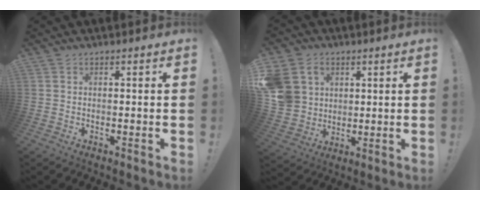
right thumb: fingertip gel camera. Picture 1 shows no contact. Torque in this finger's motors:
{"motor_torque": [0.43, 0.49, 0.90, 0.25, 0.14]}